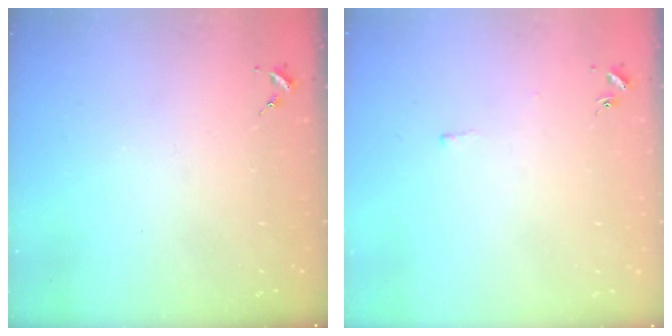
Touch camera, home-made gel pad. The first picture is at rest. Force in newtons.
{"total": 2.2, "press": 2.2, "slide": 0.5}